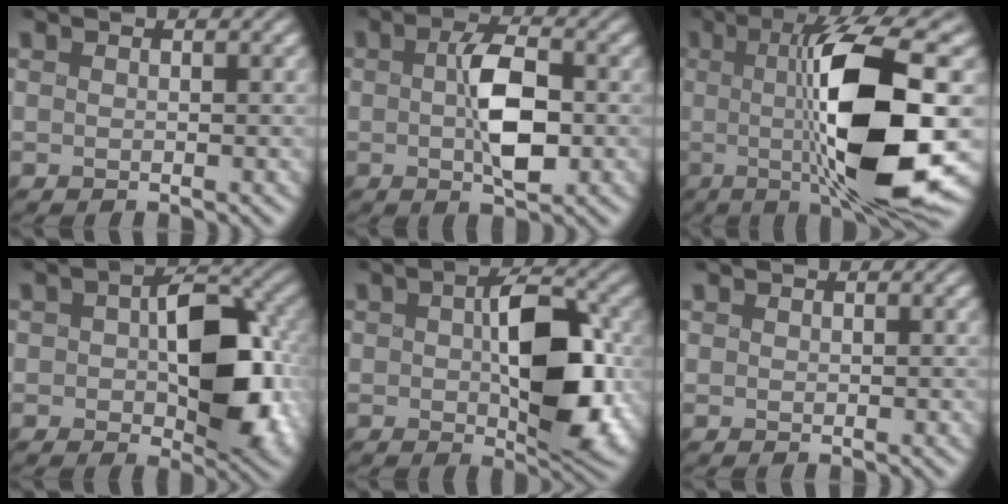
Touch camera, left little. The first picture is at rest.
{"total": 4.2, "force": [-1.0, 1.6, 3.8], "torque": [-0.088, -0.001, 0.002]}
{"total": 11.6, "force": [-1.1, 2.1, 11.4], "torque": [-0.183, -0.013, 0.002]}
{"total": 8.9, "force": [-0.7, 5.3, 7.1], "torque": [-0.119, -0.008, 0.011]}
{"total": 8.1, "force": [-0.7, 4.5, 6.8], "torque": [-0.127, -0.008, 0.015]}
{"total": 1.4, "force": [-0.6, -0.7, -1.0], "torque": [-0.001, -0.003, 0.011]}